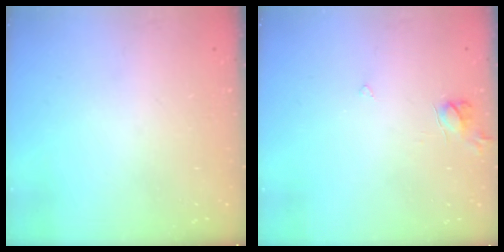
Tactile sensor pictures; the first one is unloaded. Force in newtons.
{"total": 4.5, "press": 4.5, "slide": 0.4}